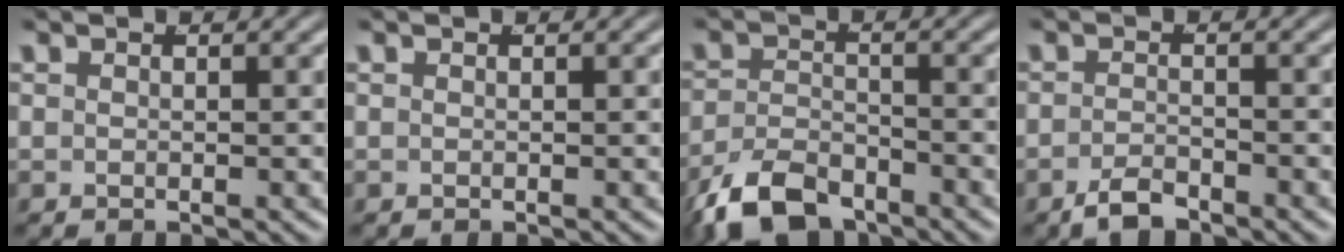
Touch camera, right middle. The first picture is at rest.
{"total": 0.0}
{"total": 7.0, "force": [-5.4, 3.3, 3.1], "torque": [-0.048, -0.019, -0.084]}
{"total": 2.5, "force": [-2.3, 0.3, 0.8], "torque": [-0.012, -0.004, -0.041]}